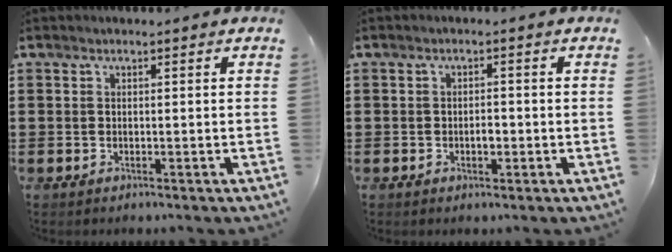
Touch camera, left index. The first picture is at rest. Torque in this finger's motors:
{"motor_torque": [0.02, 0.01, 0.02, 0.03]}